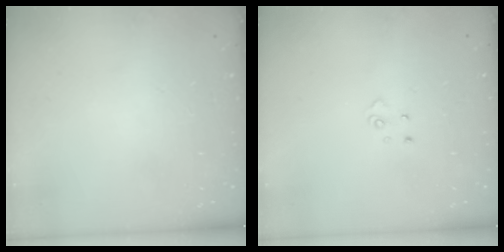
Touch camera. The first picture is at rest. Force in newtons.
{"total": 4.1, "press": 4.1, "slide": 0.4}